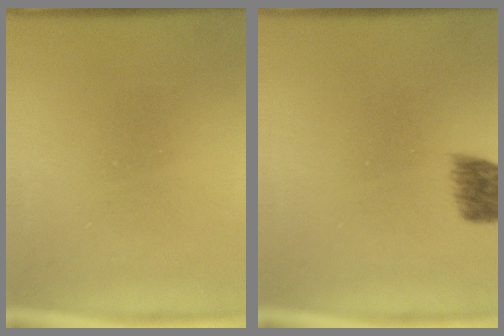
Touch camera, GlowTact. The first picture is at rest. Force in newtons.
{"total": 4.8}